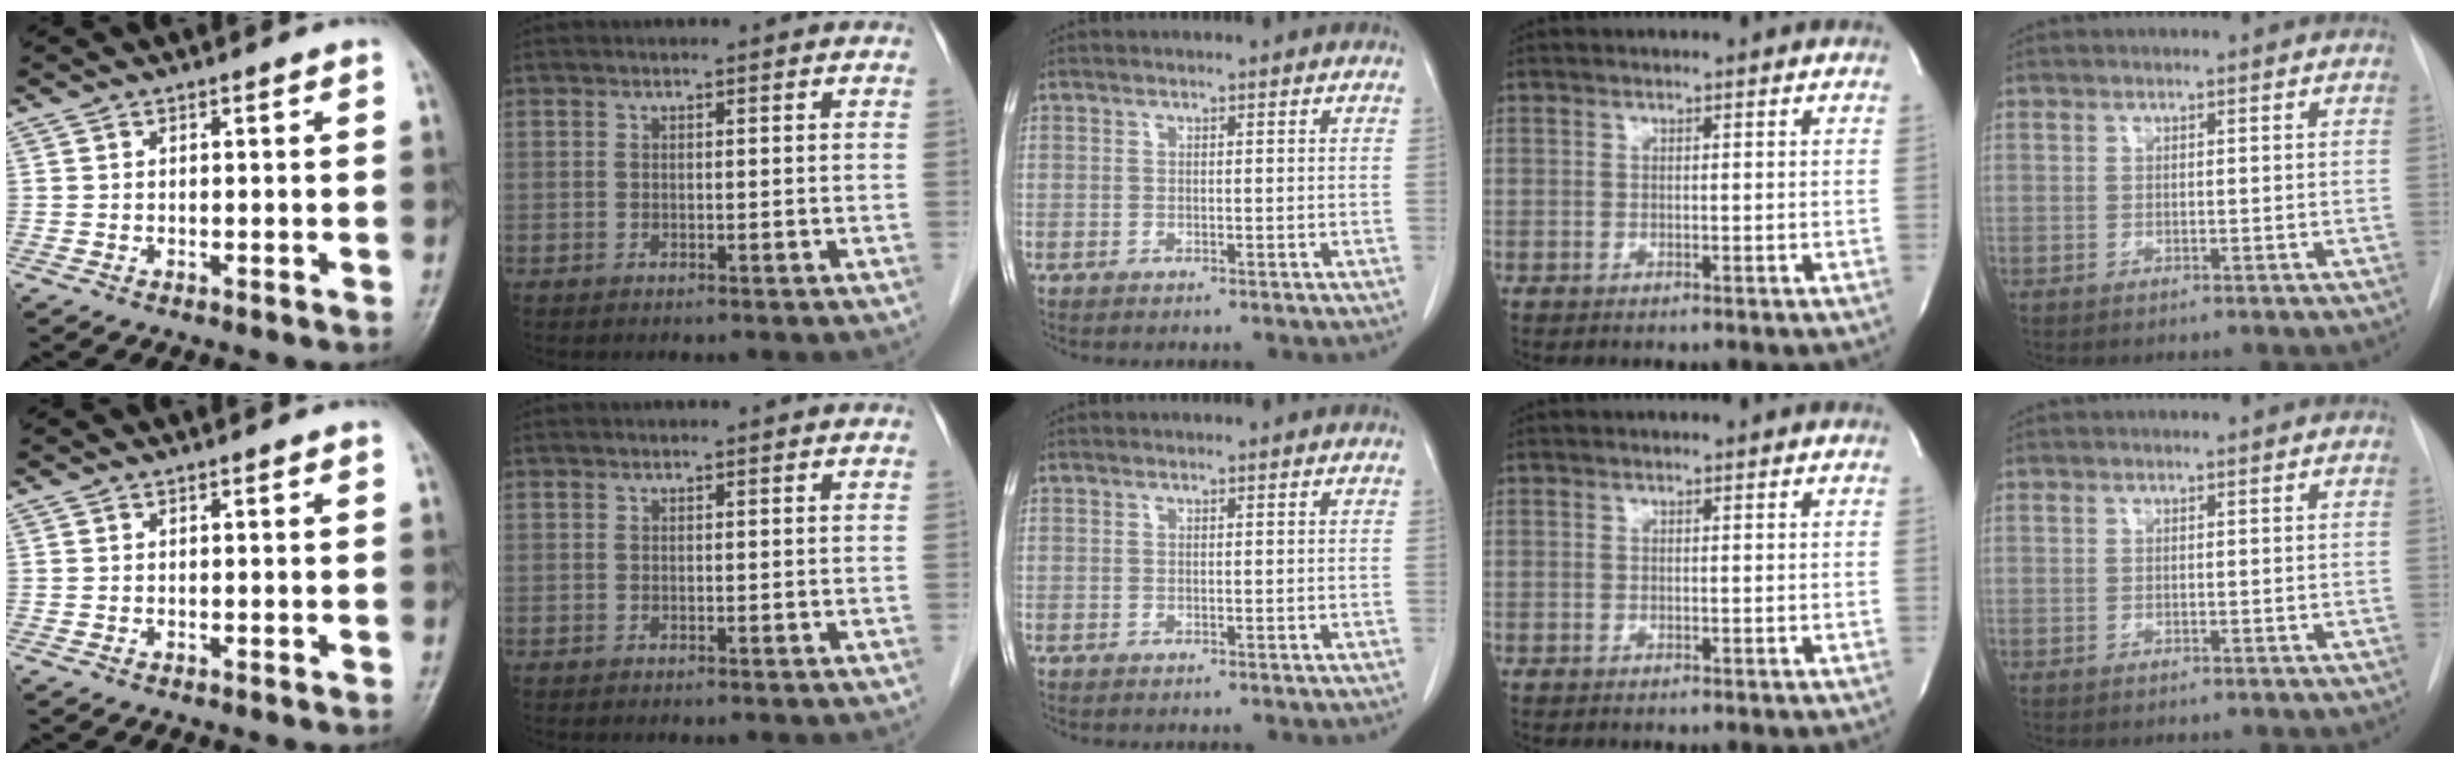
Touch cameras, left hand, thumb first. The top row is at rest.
{}